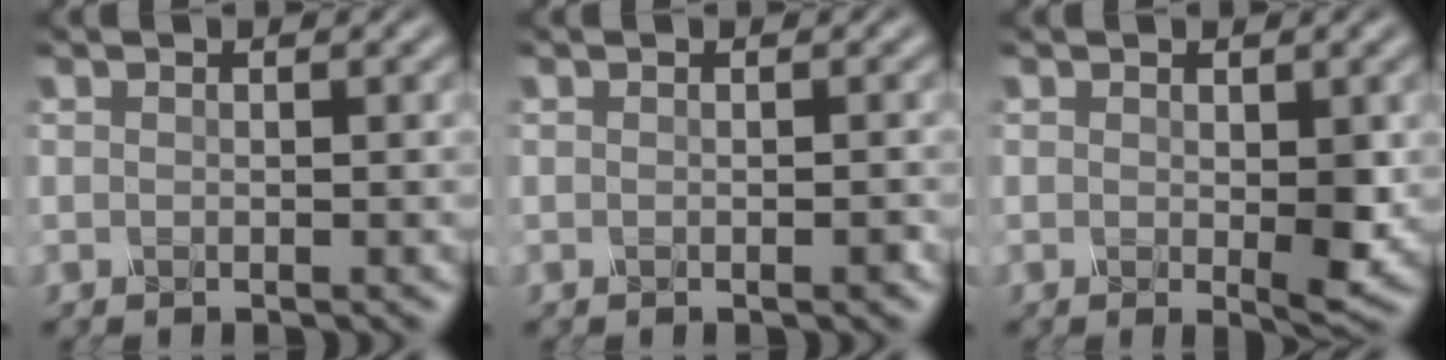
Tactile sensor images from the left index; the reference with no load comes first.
{"total": 1.1, "force": [-0.7, 0.2, 0.8], "torque": [-0.005, 0.006, -0.006]}
{"total": 2.4, "force": [-0.3, 0.7, 2.3], "torque": [-0.050, -0.004, 0.002]}